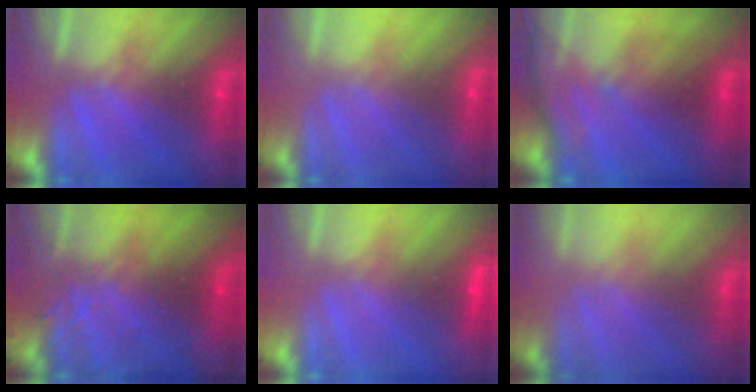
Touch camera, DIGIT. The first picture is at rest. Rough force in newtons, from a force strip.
{"total": 3.4}
{"total": 2.9}
{"total": 7.7}
{"total": 2.0}
{"total": 6.9}